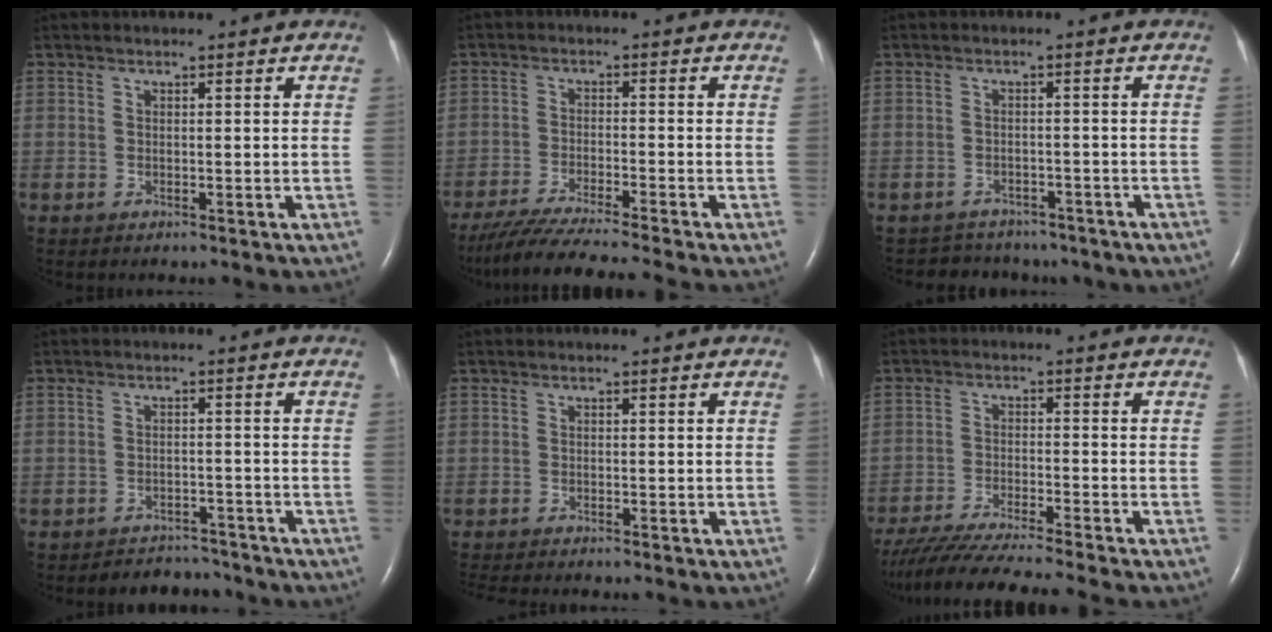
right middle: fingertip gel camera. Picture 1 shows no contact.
{"total": 11.0, "force": [-9.7, -1.6, 5.1], "torque": [-0.080, -0.031, -0.161]}
{"total": 7.9, "force": [-6.5, 4.2, 1.3], "torque": [-0.026, 0.015, -0.070]}
{"total": 4.6, "force": [-4.4, 1.4, -0.8], "torque": [0.012, 0.009, -0.065]}
{"total": 3.9, "force": [-3.5, 0.1, 1.6], "torque": [-0.024, -0.010, -0.054]}
{"total": 14.0, "force": [-12.4, -1.5, 6.4], "torque": [-0.103, -0.031, -0.204]}